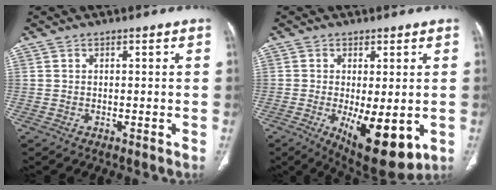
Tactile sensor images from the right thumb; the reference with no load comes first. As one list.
[{"total": 12.4, "force": [-2.9, 4.9, 11.0], "torque": [-0.157, -0.025, -0.026]}]